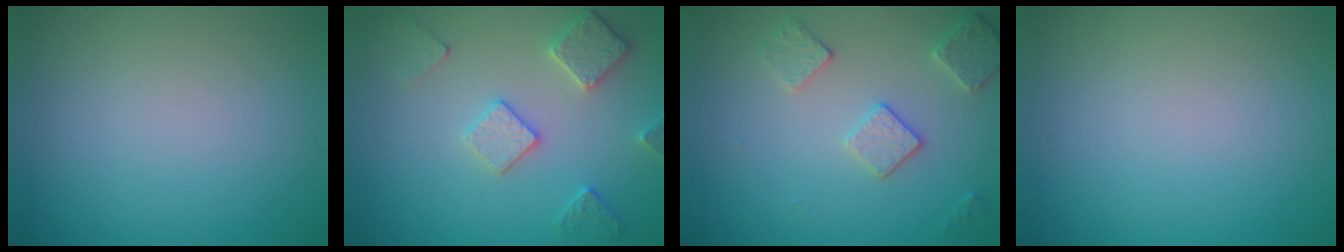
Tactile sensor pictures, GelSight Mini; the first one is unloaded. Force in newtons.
{"total": 3.3, "press": 3.1, "slide": 1.3}
{"total": 2.7, "press": 2.7, "slide": 0.7}
{"total": 0.0}